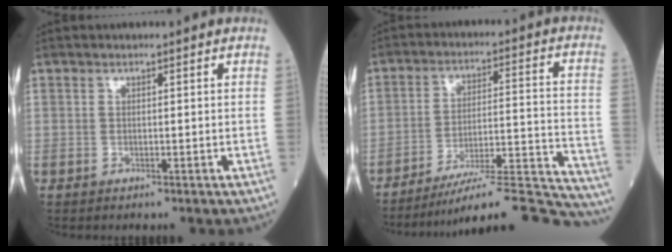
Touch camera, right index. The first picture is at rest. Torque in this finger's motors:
{"motor_torque": [-0.27, -0.68, 0.12, 0.08]}